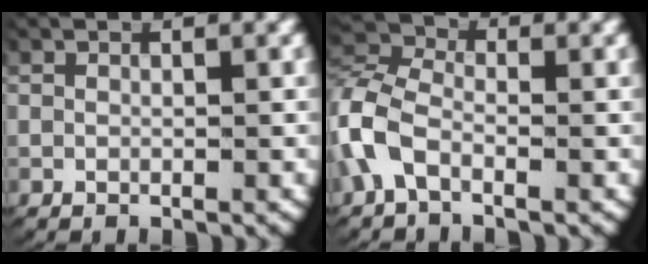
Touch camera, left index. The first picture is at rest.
{"total": 5.2, "force": [-1.0, 4.1, 3.0], "torque": [-0.082, 0.001, -0.029]}